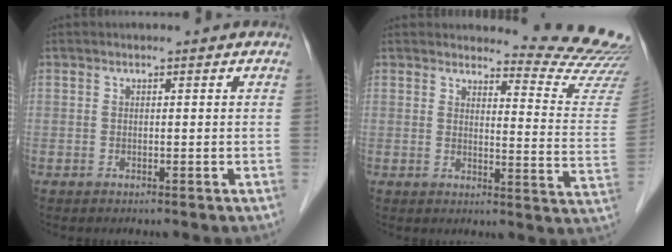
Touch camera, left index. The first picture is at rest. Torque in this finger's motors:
{"motor_torque": [0.95, -1.18, 0.14, 0.01]}